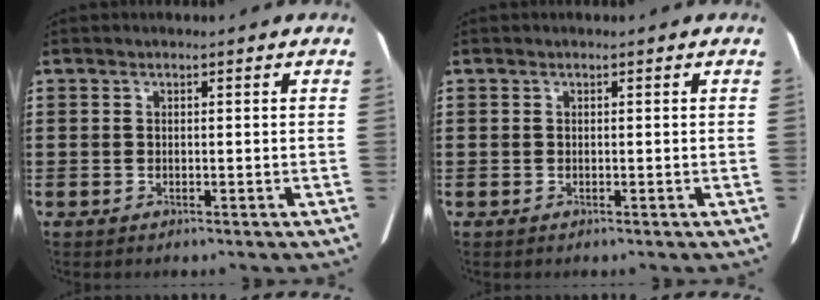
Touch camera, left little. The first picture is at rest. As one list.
[{"total": 0.0}]